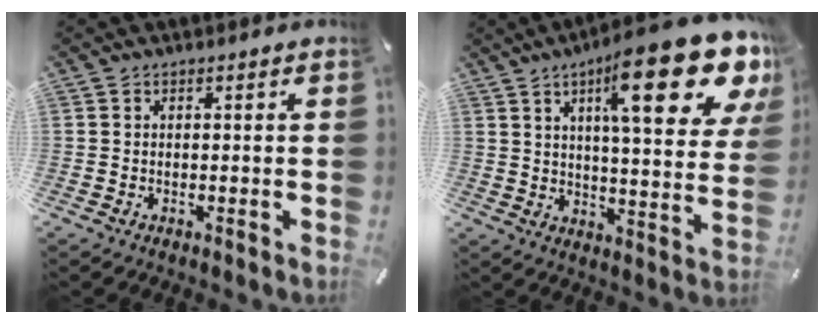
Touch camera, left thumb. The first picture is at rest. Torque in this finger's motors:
{"motor_torque": [2.50, 2.51, 1.70, -1.07, 0.22]}